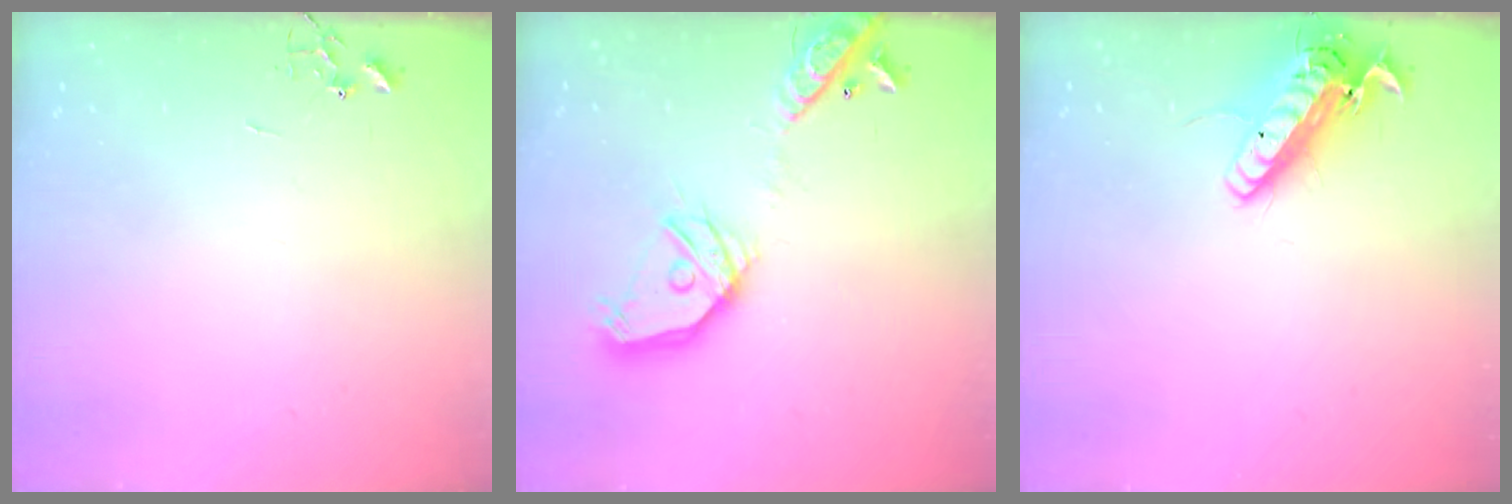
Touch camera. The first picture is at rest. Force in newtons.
{"total": 18.8, "press": 18.6, "slide": 3.0}
{"total": 15.0, "press": 14.7, "slide": 3.0}